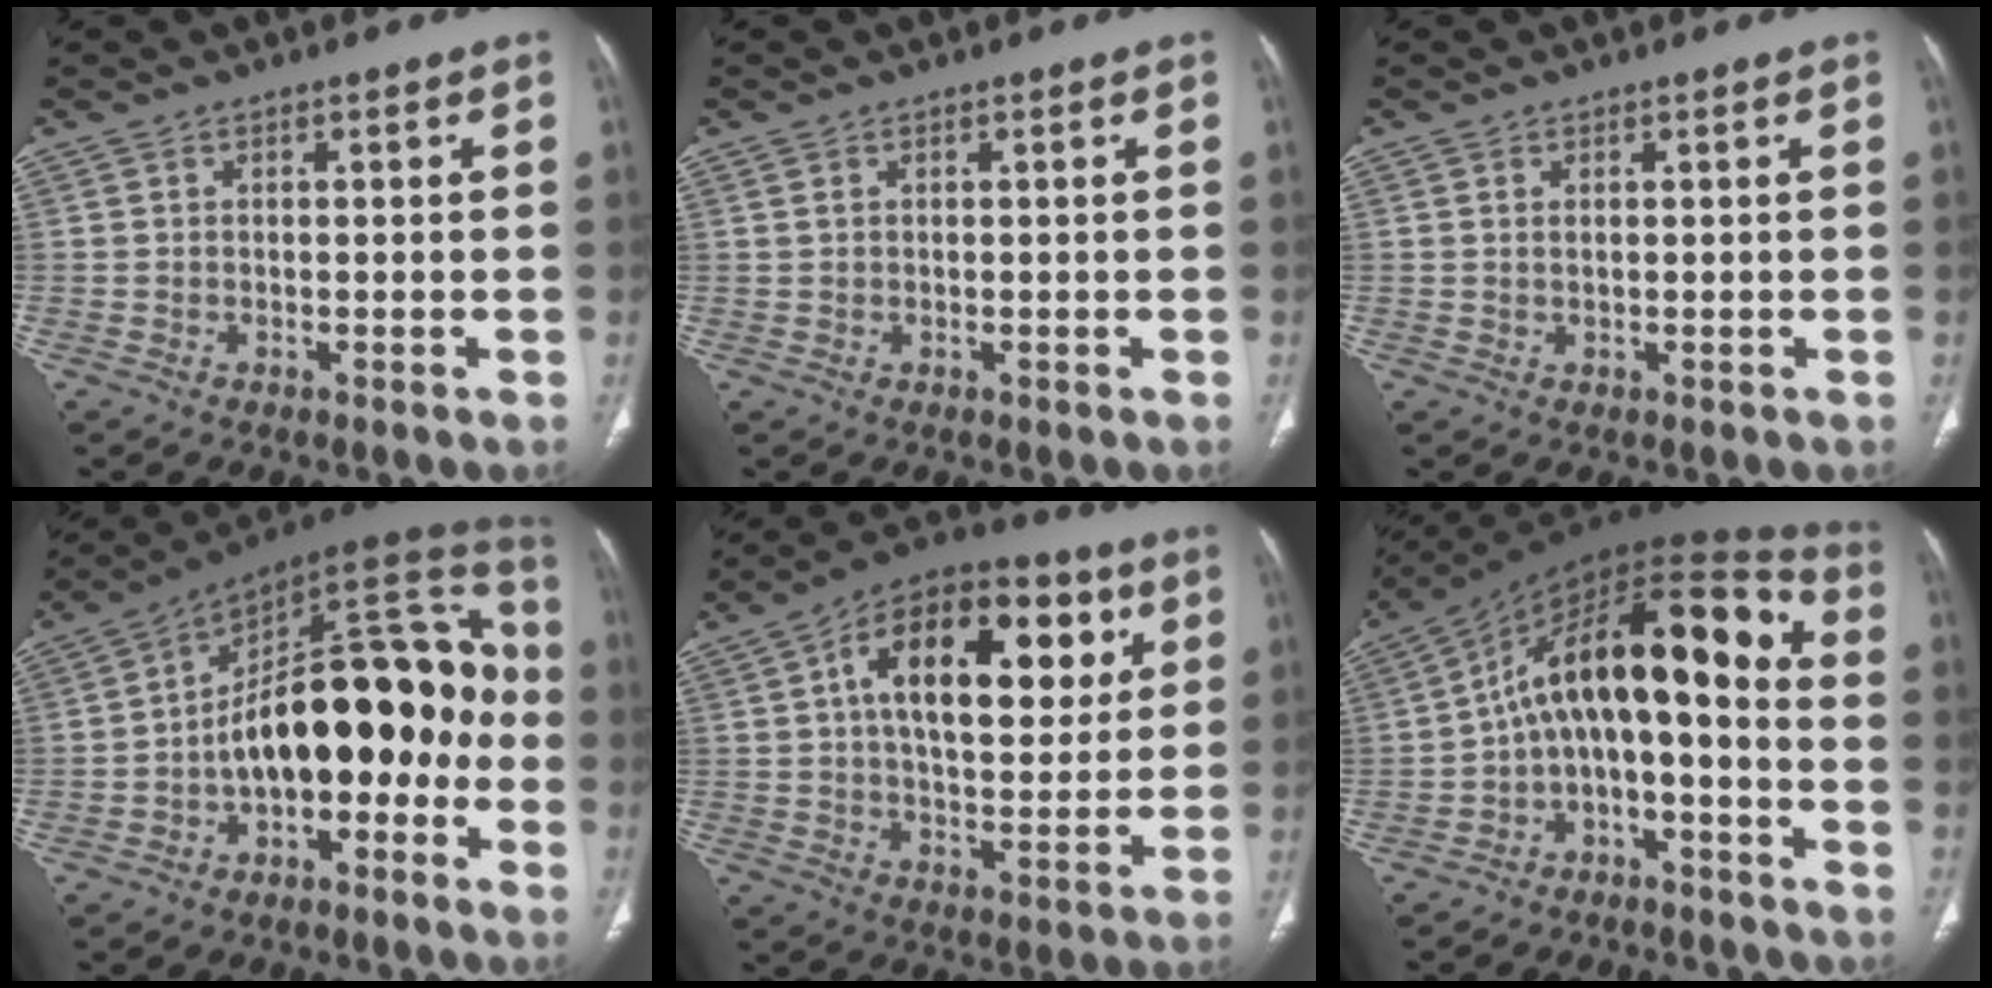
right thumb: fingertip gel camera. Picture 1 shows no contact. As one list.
[{"total": 0.6, "force": [0.4, 0.4, 0.4], "torque": [-0.009, 0.007, 0.009]}, {"total": 0.7, "force": [0.4, 0.3, 0.6], "torque": [-0.014, 0.002, 0.009]}, {"total": 21.2, "force": [-4.7, 11.4, 17.3], "torque": [-0.218, 0.093, -0.072]}, {"total": 21.8, "force": [6.4, 11.7, 17.3], "torque": [-0.227, 0.004, 0.090]}, {"total": 17.3, "force": [-3.5, 7.4, 15.3], "torque": [-0.225, 0.114, -0.060]}]